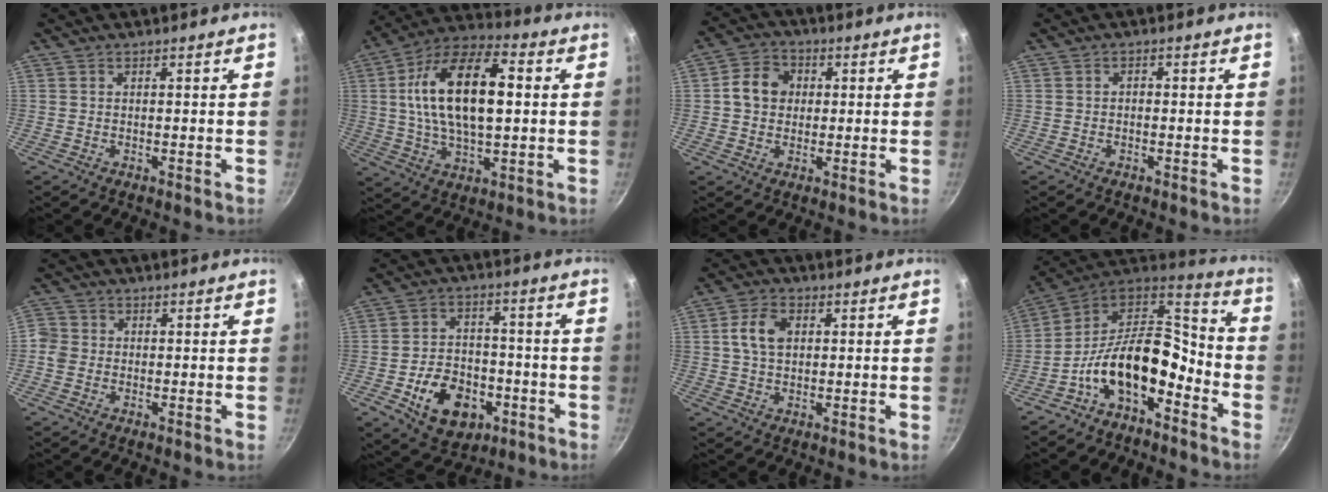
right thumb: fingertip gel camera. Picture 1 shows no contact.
{"total": 19.9, "force": [2.6, 9.6, 17.2], "torque": [-0.303, 0.020, 0.039]}
{"total": 7.3, "force": [0.8, 6.1, 4.0], "torque": [-0.055, 0.014, 0.007]}
{"total": 0.9, "force": [-0.3, 0.6, 0.5], "torque": [-0.002, 0.004, -0.009]}
{"total": 3.4, "force": [-0.5, 3.1, 1.2], "torque": [-0.016, 0.006, -0.018]}
{"total": 13.1, "force": [-4.9, 9.1, 8.0], "torque": [-0.096, 0.028, -0.072]}
{"total": 6.0, "force": [1.3, 4.0, 4.4], "torque": [-0.082, 0.007, 0.023]}
{"total": 15.5, "force": [-6.7, 7.9, 11.4], "torque": [-0.159, 0.103, -0.122]}